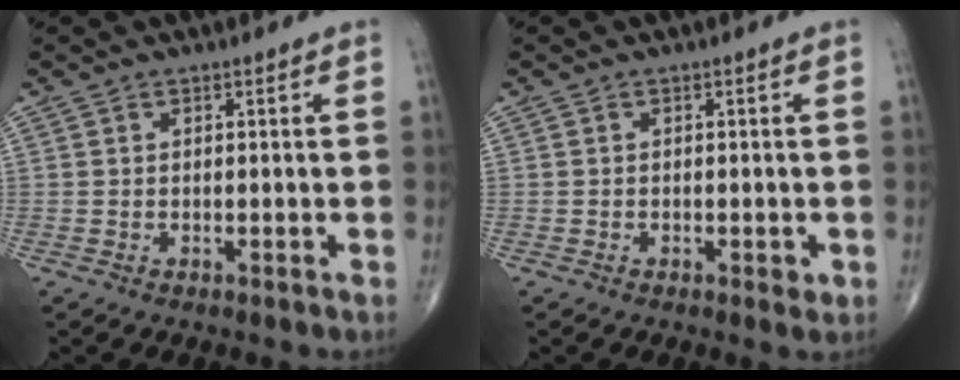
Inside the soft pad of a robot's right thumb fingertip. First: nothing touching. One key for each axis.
{"total": 1.5, "fx": -0.4, "fy": 0.7, "fz": 1.2, "tx": -0.016, "ty": -0.002, "tz": -0.006}